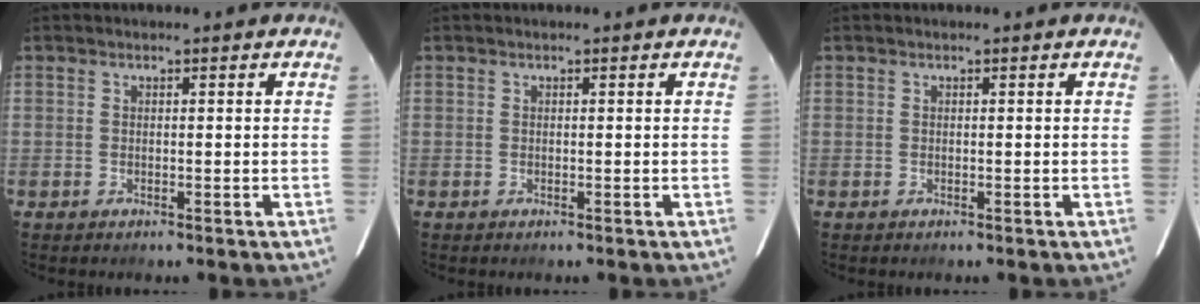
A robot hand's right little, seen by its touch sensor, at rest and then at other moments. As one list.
[{"total": 0.0}, {"total": 0.0}]